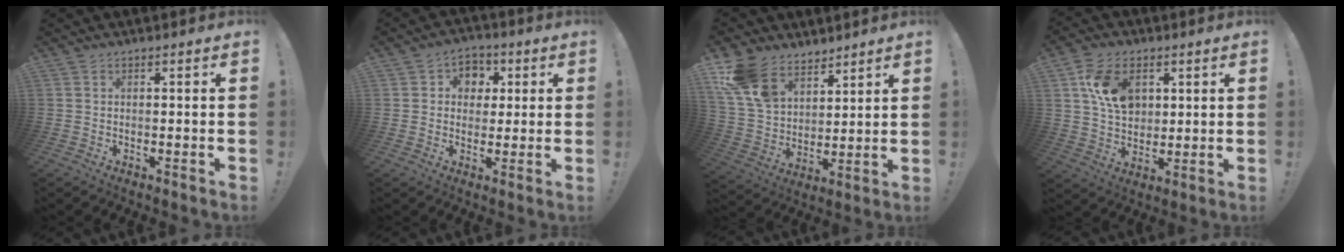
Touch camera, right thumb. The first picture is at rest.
{"total": 6.8, "force": [1.1, 6.4, 1.9], "torque": [-0.017, 0.001, 0.023]}
{"total": 14.4, "force": [10.2, 8.4, 5.5], "torque": [-0.117, -0.062, 0.203]}
{"total": 12.7, "force": [4.4, 8.9, 8.0], "torque": [-0.130, 0.001, 0.086]}